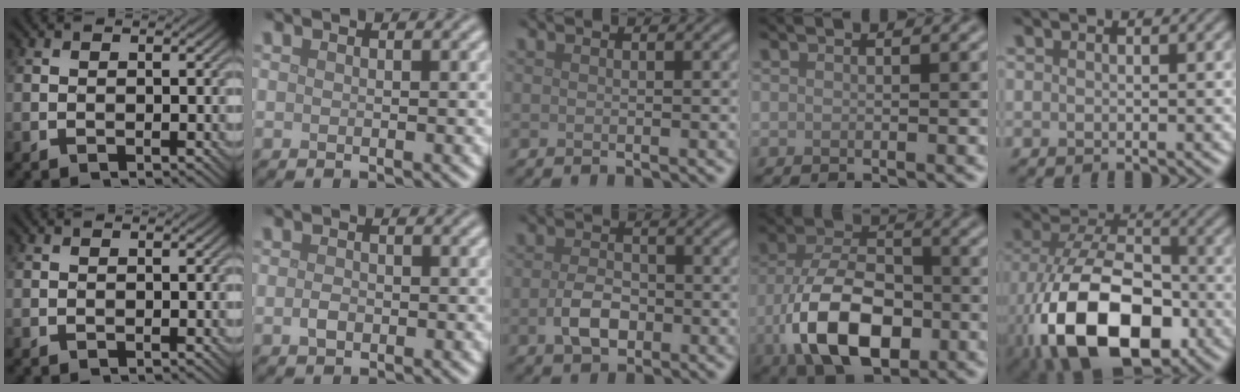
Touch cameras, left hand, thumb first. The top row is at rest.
{"index": {"total": 1.2, "force": [-0.4, 0.8, 0.9], "torque": [-0.019, -0.001, -0.009]}, "middle": {"total": 3.3, "force": [-0.9, 2.1, 2.4], "torque": [-0.049, -0.002, -0.018]}, "ring": {"total": 10.3, "force": [-3.6, 5.8, 7.7], "torque": [-0.160, -0.008, -0.073]}, "little": {"total": 14.0, "force": [-6.2, 7.4, 10.1], "torque": [-0.196, -0.030, -0.111]}}